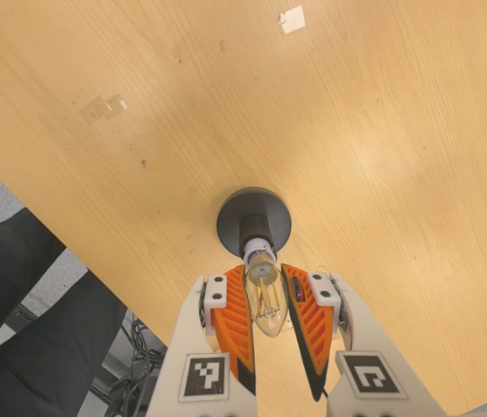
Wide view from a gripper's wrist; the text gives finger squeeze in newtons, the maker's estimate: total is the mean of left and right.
{"total": 15.4, "left": 14.6, "right": 16.2}